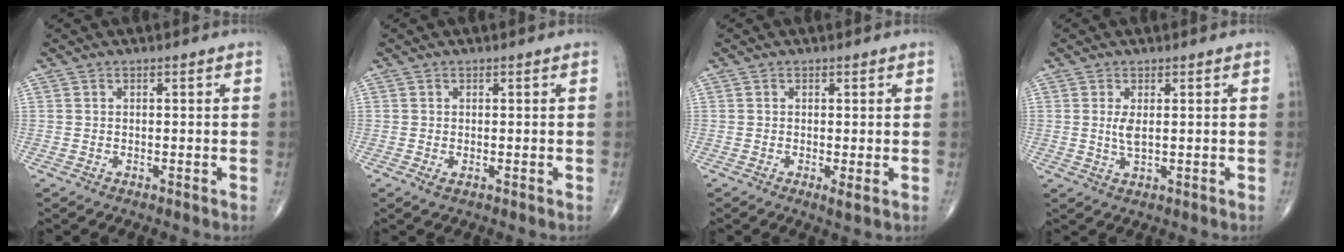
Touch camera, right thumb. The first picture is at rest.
{"total": 1.0, "force": [-0.3, 0.4, 0.8], "torque": [-0.016, -0.004, -0.006]}
{"total": 1.5, "force": [-0.2, 0.2, 1.5], "torque": [-0.031, -0.008, -0.007]}
{"total": 2.8, "force": [0.5, 1.0, 2.6], "torque": [-0.054, -0.008, 0.015]}